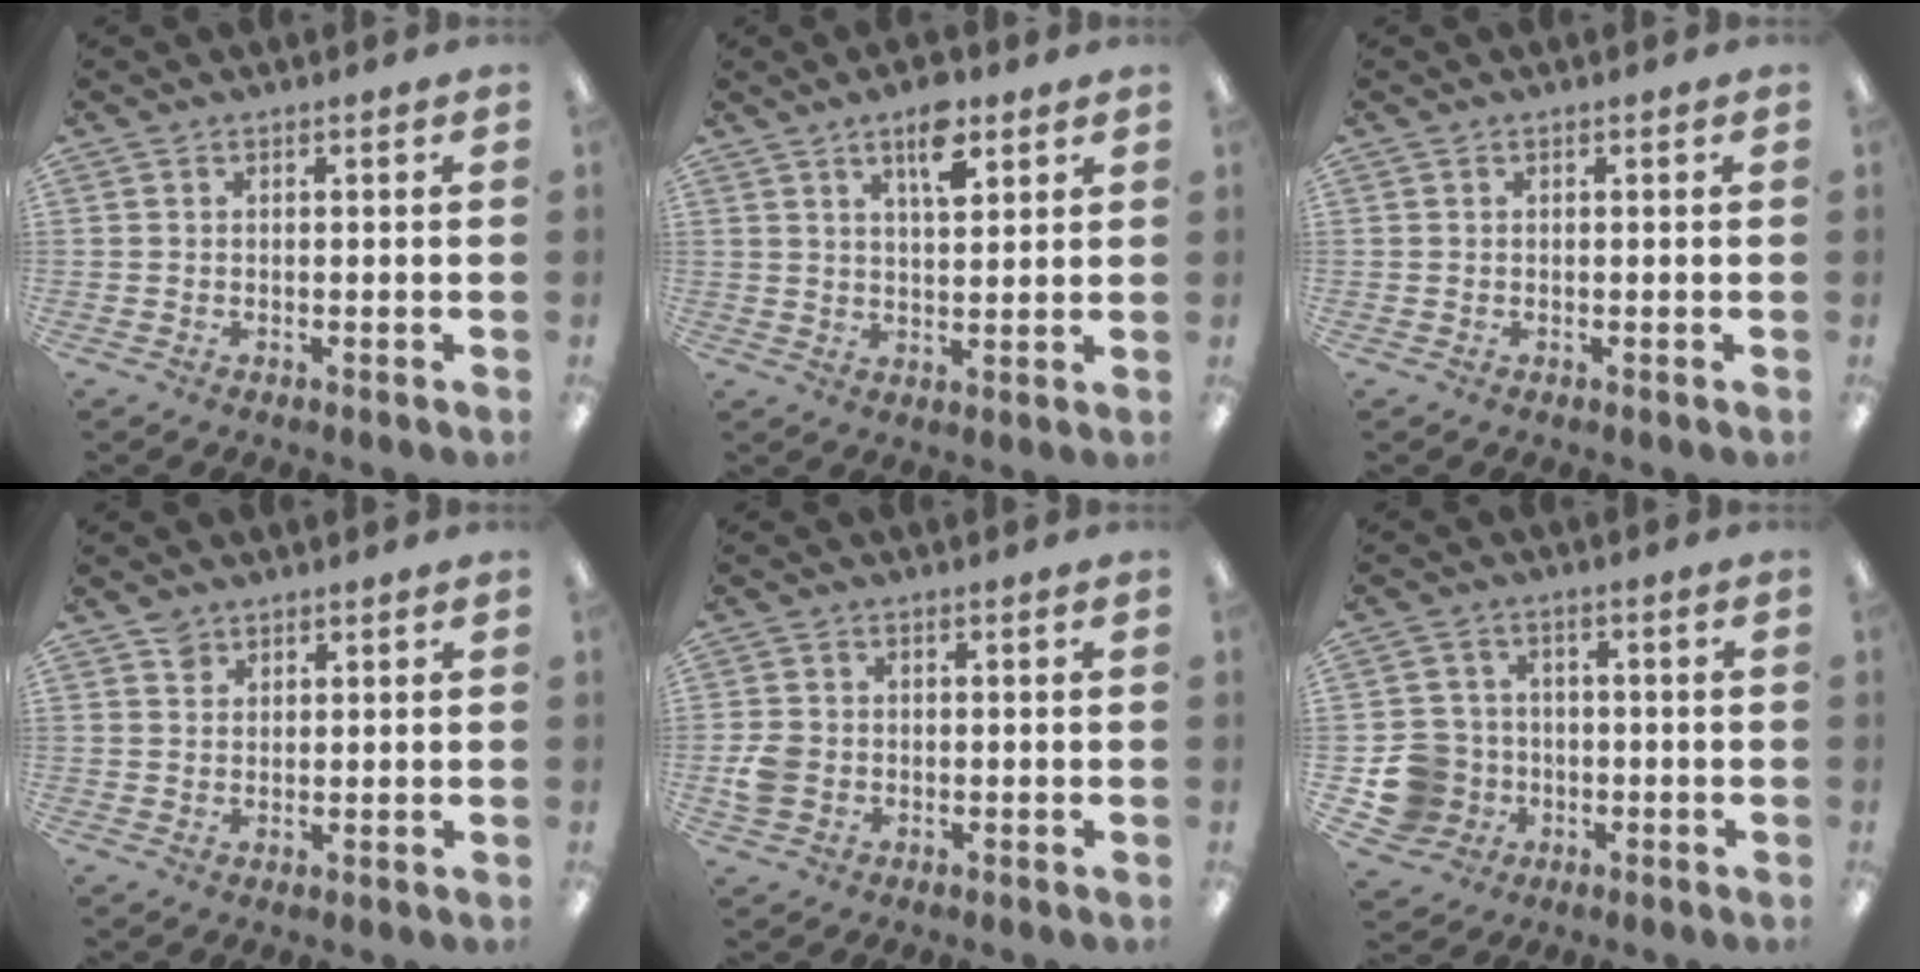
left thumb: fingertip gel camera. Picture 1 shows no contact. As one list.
[{"total": 8.4, "force": [5.0, 3.5, 5.7], "torque": [-0.083, -0.021, 0.081]}, {"total": 0.0}, {"total": 2.3, "force": [1.7, 1.4, 0.3], "torque": [0.001, -0.006, 0.033]}, {"total": 4.9, "force": [-0.9, 4.1, 2.4], "torque": [-0.038, 0.005, -0.016]}, {"total": 9.7, "force": [-2.4, 9.1, 2.5], "torque": [-0.077, 0.026, -0.035]}]